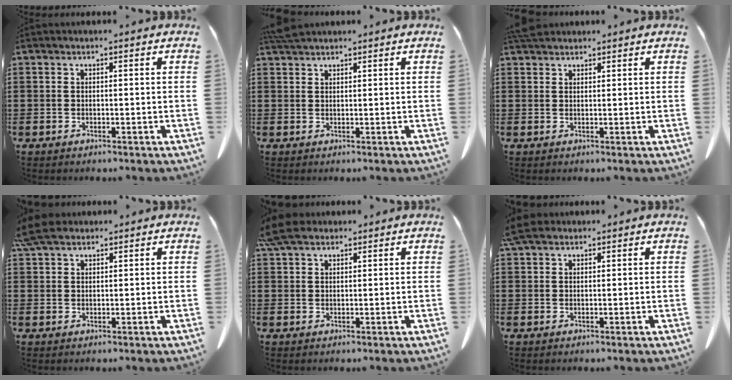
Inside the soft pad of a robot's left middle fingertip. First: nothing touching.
{"total": 2.5, "force": [2.3, 0.3, 0.9], "torque": [-0.025, 0.001, 0.044]}
{"total": 2.7, "force": [2.4, 0.8, 1.0], "torque": [-0.027, 0.003, 0.048]}
{"total": 4.0, "force": [3.2, 1.4, 1.9], "torque": [-0.049, 0.003, 0.062]}
{"total": 4.2, "force": [3.3, 1.6, 1.9], "torque": [-0.049, 0.004, 0.063]}
{"total": 2.7, "force": [2.2, 1.1, 1.3], "torque": [-0.033, 0.007, 0.042]}